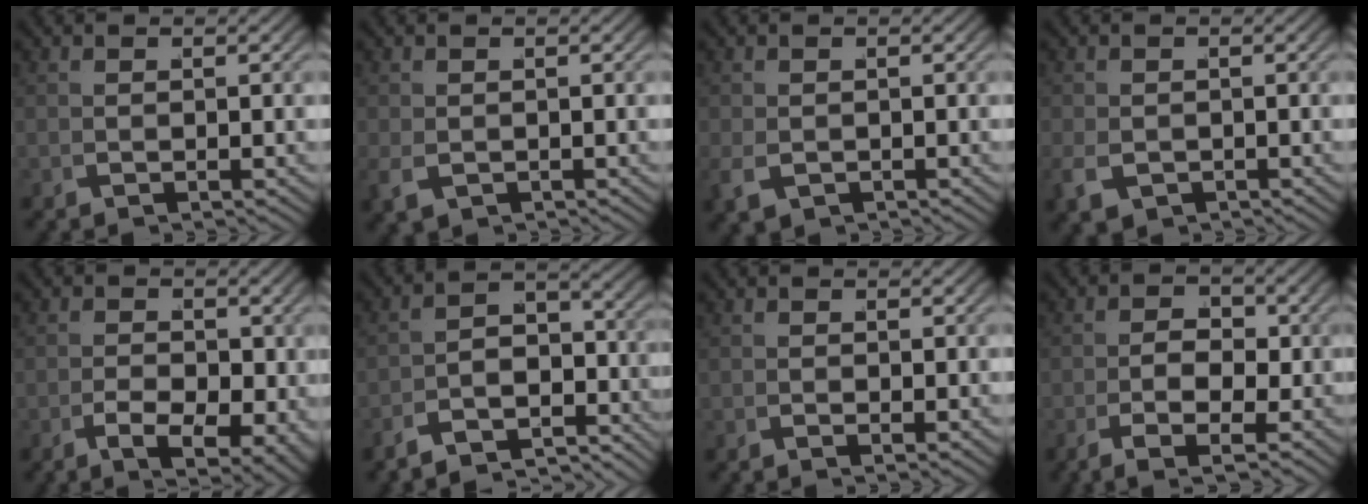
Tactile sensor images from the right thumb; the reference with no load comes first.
{"total": 1.7, "force": [-0.4, 1.4, 1.0], "torque": [-0.027, -0.008, 0.002]}
{"total": 2.1, "force": [-0.7, 1.6, 1.1], "torque": [-0.032, -0.011, -0.002]}
{"total": 2.9, "force": [-1.2, 2.2, 1.4], "torque": [-0.036, -0.014, -0.010]}
{"total": 6.1, "force": [-1.7, 3.6, 4.6], "torque": [-0.080, -0.025, -0.016]}
{"total": 8.0, "force": [-5.1, 4.4, 4.3], "torque": [-0.066, -0.027, -0.081]}
{"total": 0.6, "force": [0.2, 0.2, 0.5], "torque": [-0.004, 0.000, 0.005]}
{"total": 4.7, "force": [-0.8, 2.4, 3.9], "torque": [-0.053, -0.008, -0.016]}